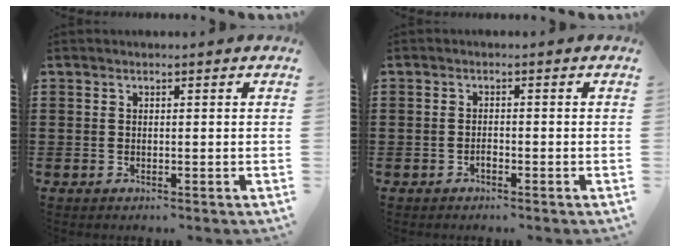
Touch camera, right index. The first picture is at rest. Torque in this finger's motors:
{"motor_torque": [1.70, 0.44, 0.07, 0.00]}